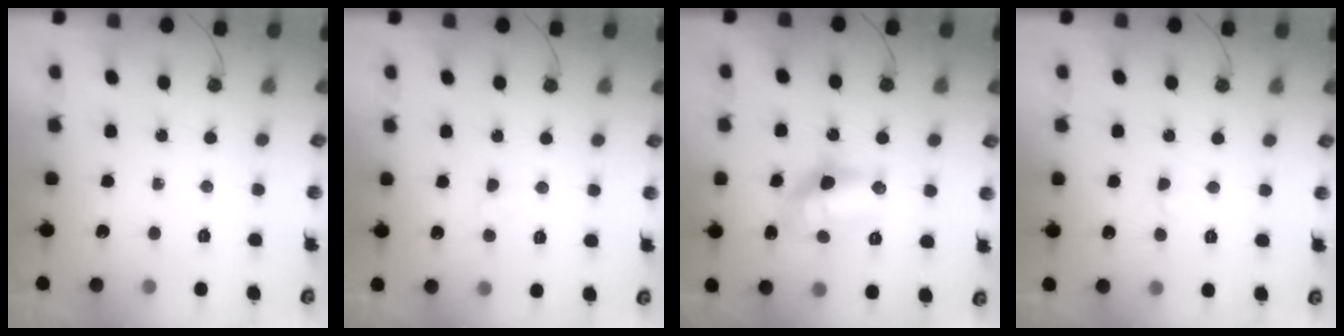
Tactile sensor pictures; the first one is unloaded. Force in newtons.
{"total": 2.5, "press": 2.5, "slide": 0.4}
{"total": 12.6, "press": 12.6, "slide": 0.6}
{"total": 3.0, "press": 2.9, "slide": 0.7}